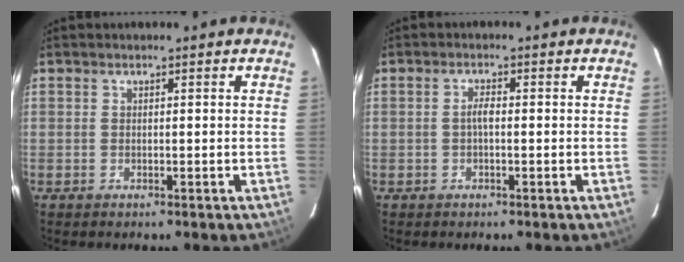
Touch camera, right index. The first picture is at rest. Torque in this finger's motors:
{"motor_torque": [0.18, -0.05, 0.21, 0.04]}